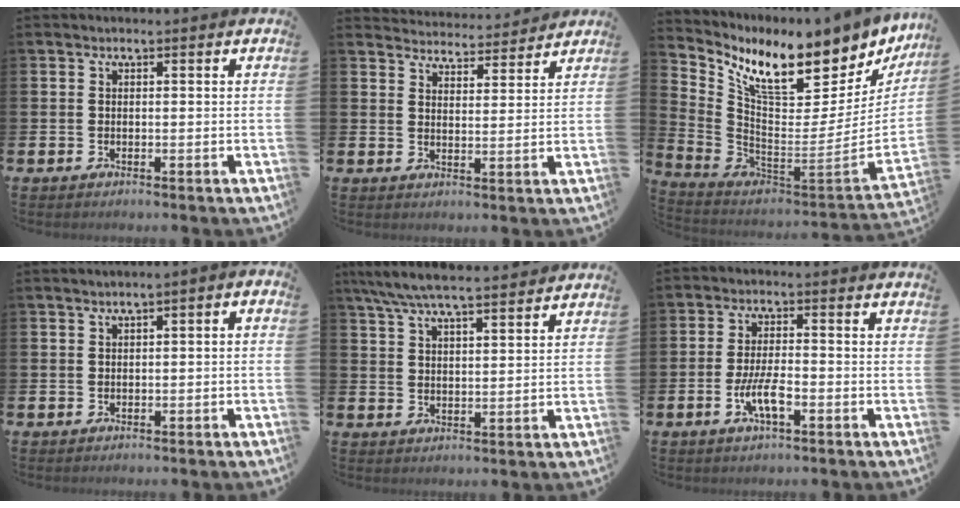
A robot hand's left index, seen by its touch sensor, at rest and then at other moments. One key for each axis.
{"total": 4.3, "fx": 4.2, "fy": 0.5, "fz": -0.3, "tx": -0.002, "ty": -0.034, "tz": 0.073}
{"total": 9.5, "fx": 8.2, "fy": 3.0, "fz": 3.7, "tx": -0.095, "ty": -0.079, "tz": 0.138}
{"total": 0.8, "fx": -0.5, "fy": 0.2, "fz": 0.6, "tx": -0.013, "ty": 0.004, "tz": -0.011}
{"total": 7.0, "fx": 6.5, "fy": 0.7, "fz": 2.5, "tx": -0.058, "ty": -0.029, "tz": 0.117}
{"total": 4.8, "fx": -1.8, "fy": 1.4, "fz": 4.2, "tx": -0.085, "ty": 0.003, "tz": -0.035}